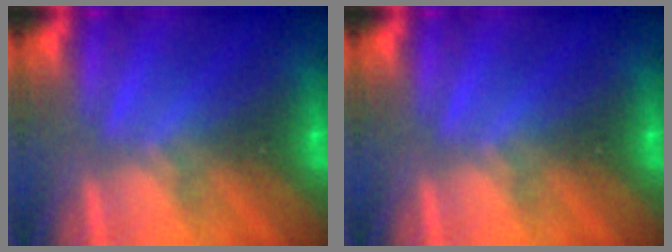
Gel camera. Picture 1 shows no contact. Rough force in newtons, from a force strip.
{"total": 0.0}